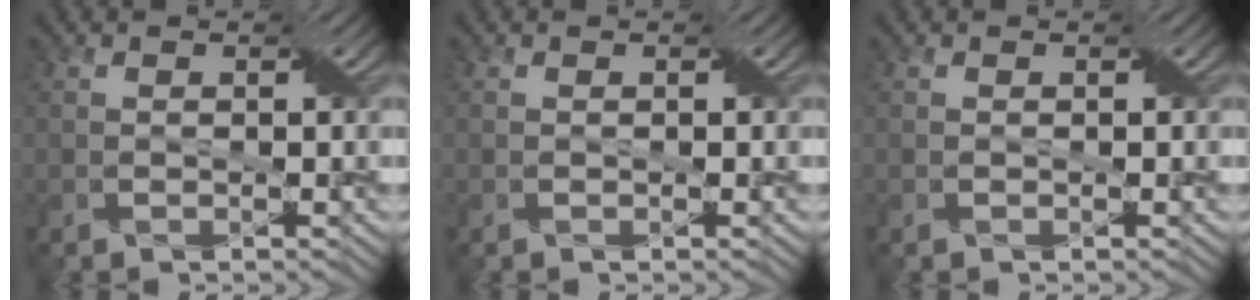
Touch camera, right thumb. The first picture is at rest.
{"total": 0.0}
{"total": 0.0}